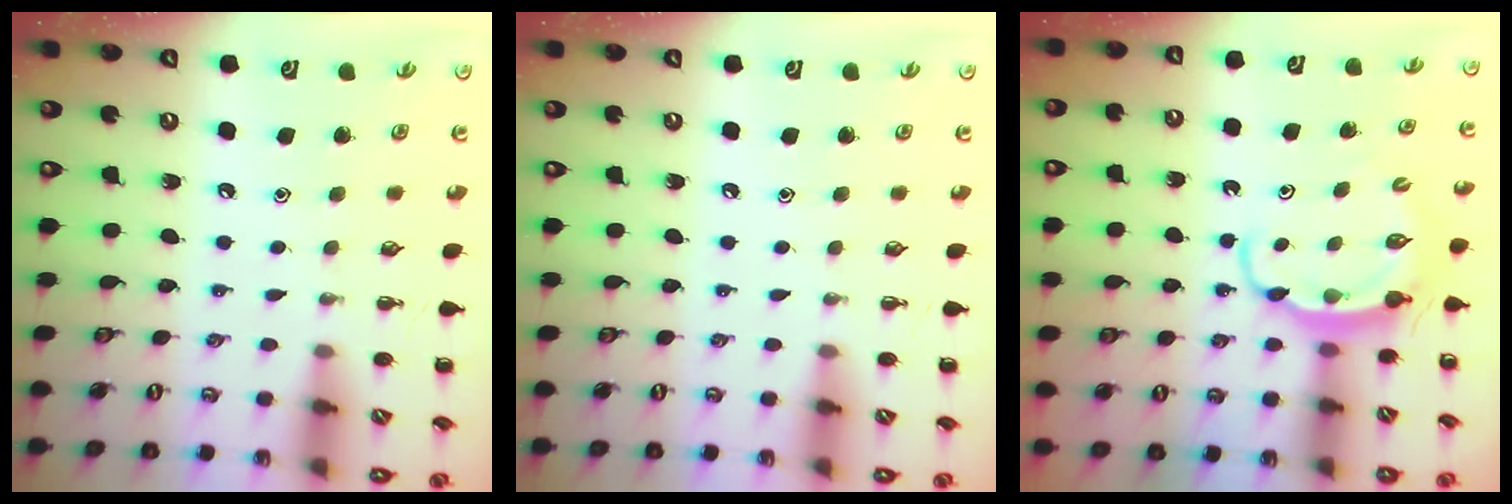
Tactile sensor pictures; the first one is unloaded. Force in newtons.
{"total": 0.0}
{"total": 5.8, "press": 5.8, "slide": 0.3}